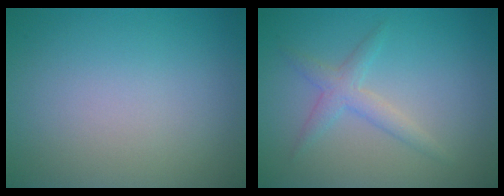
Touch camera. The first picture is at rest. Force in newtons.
{"total": 2.1, "press": 2.1, "slide": 0.1}